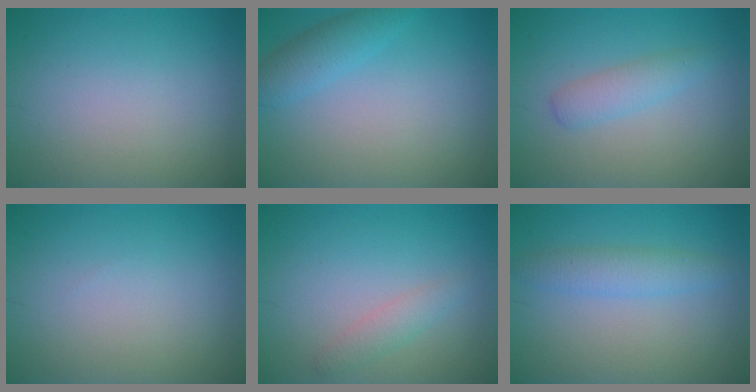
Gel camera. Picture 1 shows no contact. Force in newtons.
{"total": 2.6, "press": 2.6, "slide": 0.2}
{"total": 2.0, "press": 2.0, "slide": 0.1}
{"total": 0.0}
{"total": 1.6, "press": 1.6, "slide": 0.1}
{"total": 2.5, "press": 2.5, "slide": 0.2}